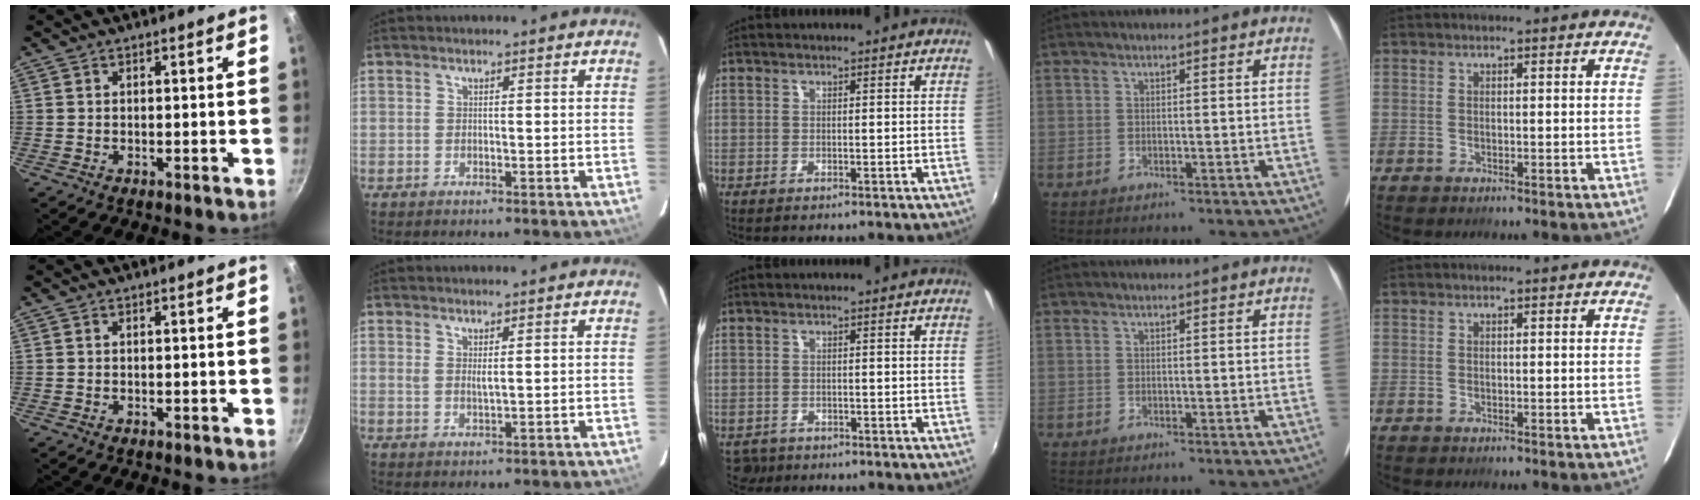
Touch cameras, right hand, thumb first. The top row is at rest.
{"index": {"total": 1.6, "force": [0.6, 0.3, 1.4], "torque": [-0.023, -0.002, 0.011]}, "middle": {"total": 2.9, "force": [-1.8, 2.2, 0.8], "torque": [-0.021, -0.007, -0.026]}}